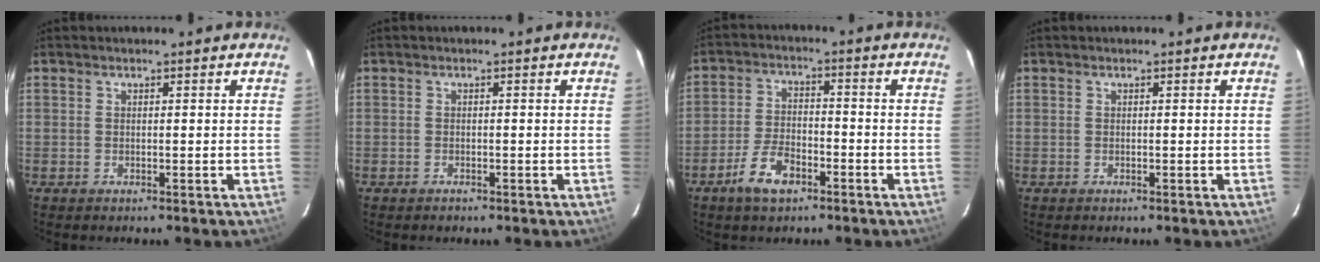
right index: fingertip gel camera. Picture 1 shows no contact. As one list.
[{"total": 0.8, "force": [-0.7, 0.4, 0.2], "torque": [-0.005, 0.002, -0.012]}, {"total": 7.3, "force": [-4.5, 3.4, 4.7], "torque": [-0.105, 0.004, -0.083]}, {"total": 0.0}]